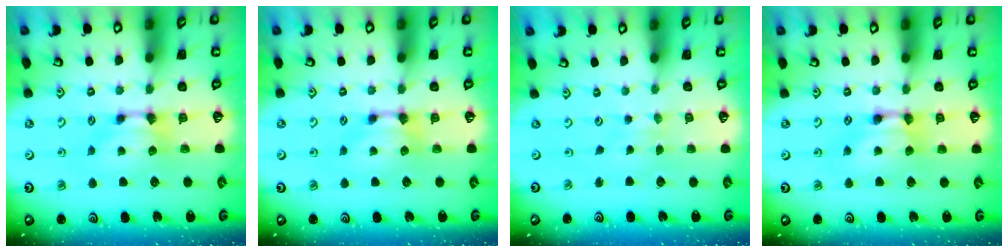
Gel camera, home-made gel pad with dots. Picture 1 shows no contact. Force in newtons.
{"total": 0.0}
{"total": 3.2, "press": 3.2, "slide": 0.1}
{"total": 1.9, "press": 1.9, "slide": 0.1}